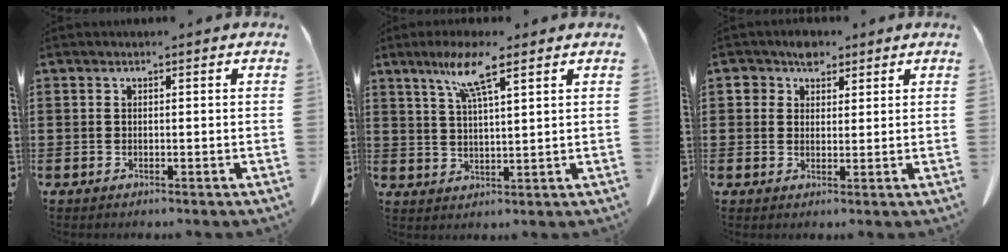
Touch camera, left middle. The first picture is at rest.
{"total": 7.3, "force": [4.6, 0.6, 5.7], "torque": [-0.122, 0.006, 0.076]}
{"total": 4.2, "force": [2.7, 2.9, 1.3], "torque": [-0.030, 0.012, 0.048]}